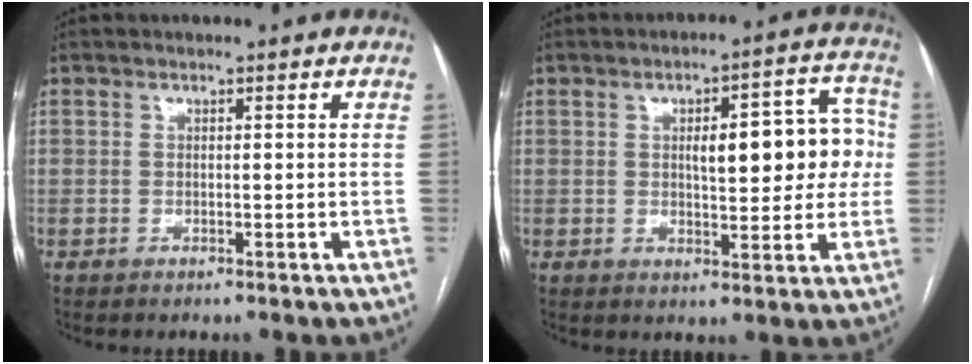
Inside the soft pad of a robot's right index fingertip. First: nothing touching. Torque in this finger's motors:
{"motor_torque": [0.45, 0.07, 0.32, 0.08]}